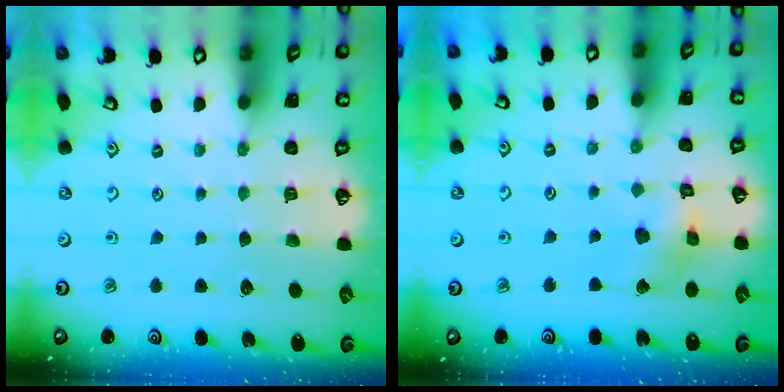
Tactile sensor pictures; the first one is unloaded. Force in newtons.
{"total": 10.2, "press": 10.1, "slide": 1.0}